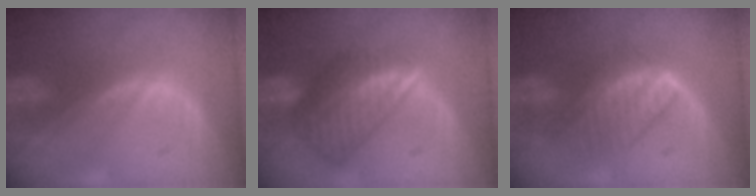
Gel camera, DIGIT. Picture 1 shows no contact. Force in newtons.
{"total": 8.8, "press": 7.6, "slide": 4.4}
{"total": 7.1, "press": 6.5, "slide": 2.8}